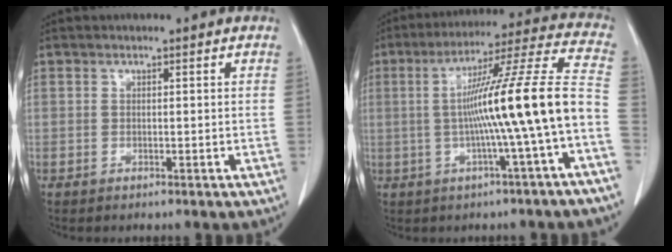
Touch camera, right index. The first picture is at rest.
{"total": 15.8, "force": [-2.3, -1.6, 15.6], "torque": [-0.240, 0.021, -0.042]}